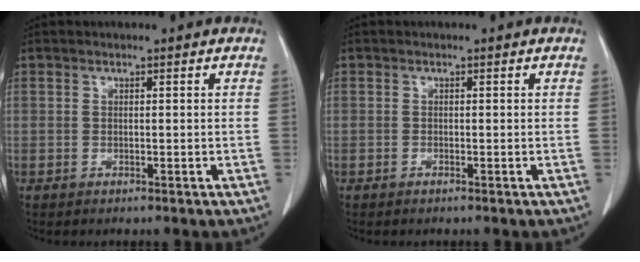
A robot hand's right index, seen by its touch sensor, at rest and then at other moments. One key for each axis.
{"total": 0.0}